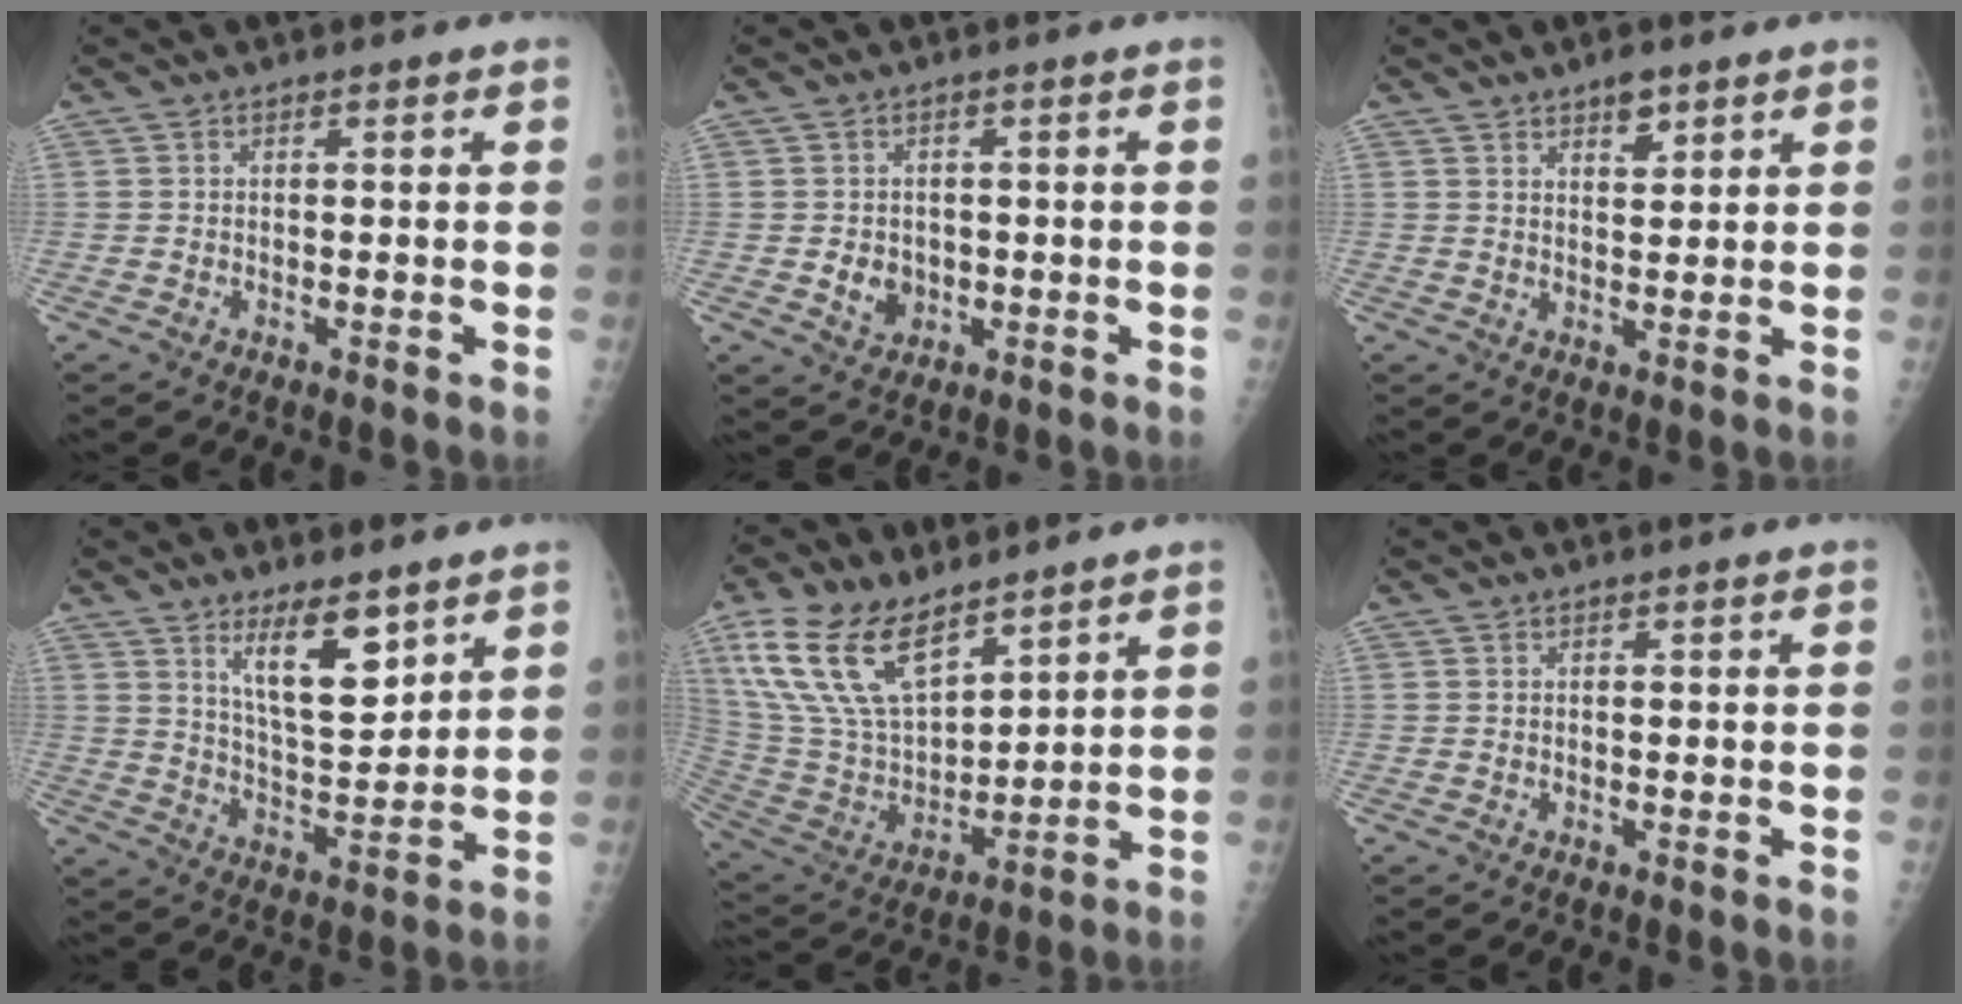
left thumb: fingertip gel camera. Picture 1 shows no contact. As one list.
[{"total": 4.3, "force": [-0.7, 3.7, 2.2], "torque": [-0.016, 0.002, -0.004]}, {"total": 3.2, "force": [2.2, 1.5, 1.7], "torque": [-0.010, -0.014, 0.036]}, {"total": 11.0, "force": [6.3, 4.0, 8.1], "torque": [-0.116, -0.050, 0.117]}, {"total": 18.8, "force": [11.4, 9.2, 11.8], "torque": [-0.211, -0.046, 0.233]}, {"total": 0.0}]